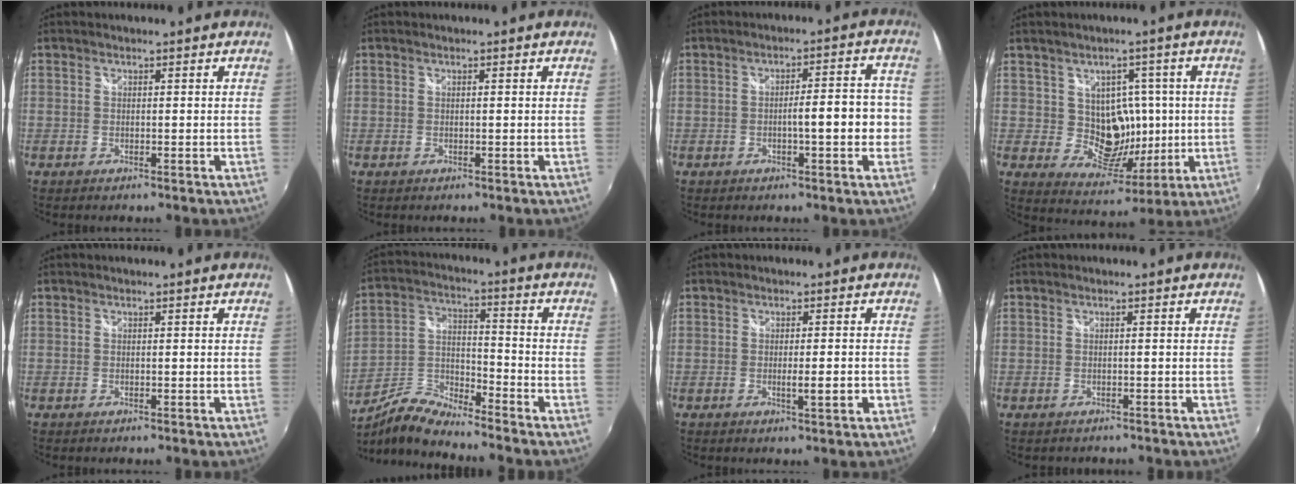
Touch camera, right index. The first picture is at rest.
{"total": 0.0}
{"total": 7.4, "force": [-1.3, 1.7, 7.1], "torque": [-0.109, 0.007, -0.015]}
{"total": 9.1, "force": [0.9, 8.2, 3.8], "torque": [-0.066, 0.002, 0.029]}
{"total": 0.0}
{"total": 8.8, "force": [-7.2, 1.8, 4.8], "torque": [-0.103, 0.004, -0.145]}
{"total": 3.6, "force": [-1.0, 0.3, 3.5], "torque": [-0.054, -0.007, -0.014]}
{"total": 1.4, "force": [-1.2, 0.6, 0.4], "torque": [-0.011, -0.005, -0.012]}